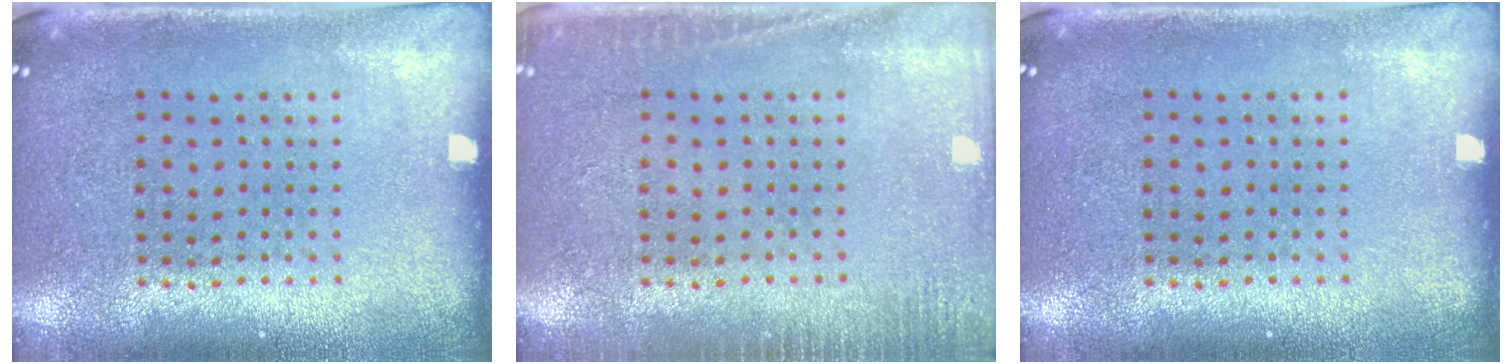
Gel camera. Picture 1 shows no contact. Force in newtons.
{"total": 1.9, "press": 1.9, "slide": 0.4}
{"total": 0.0}